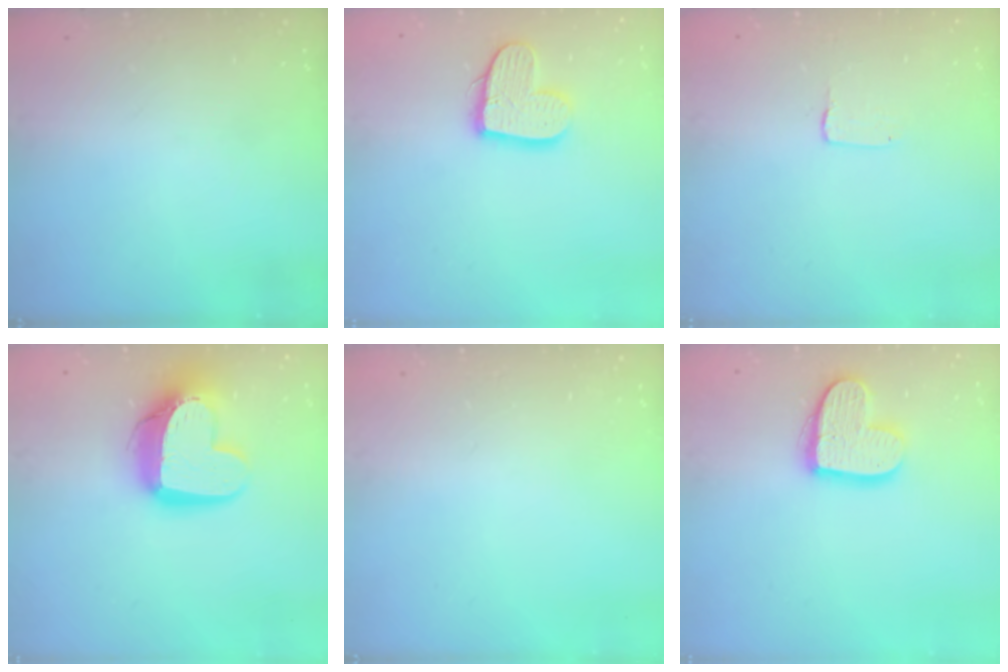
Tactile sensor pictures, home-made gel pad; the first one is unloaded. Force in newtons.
{"total": 12.6, "press": 12.6, "slide": 0.8}
{"total": 1.0, "press": 1.0, "slide": 0.1}
{"total": 14.9, "press": 14.8, "slide": 1.4}
{"total": 0.0}
{"total": 13.2, "press": 13.1, "slide": 0.7}